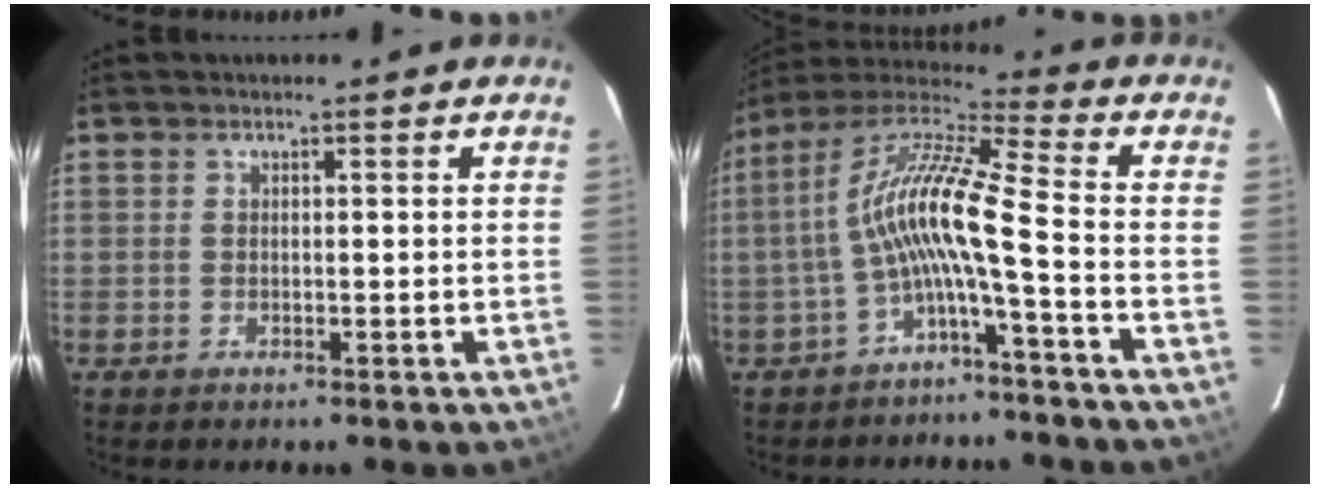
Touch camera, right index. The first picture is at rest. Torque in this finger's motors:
{"motor_torque": [1.23, -0.91, 0.97, 0.21]}